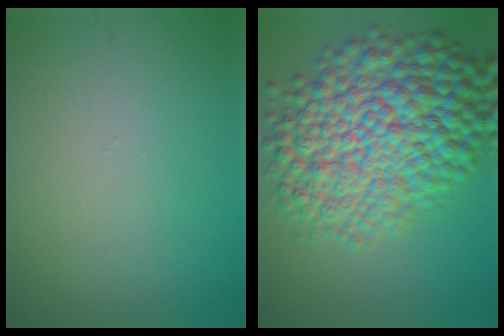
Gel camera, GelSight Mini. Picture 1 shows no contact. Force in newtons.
{"total": 13.1, "press": 13.1, "slide": 0.2}